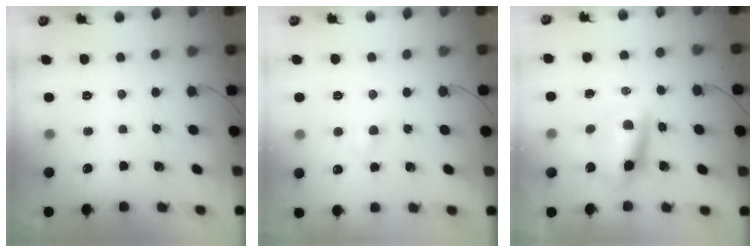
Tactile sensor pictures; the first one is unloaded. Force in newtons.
{"total": 2.9, "press": 2.8, "slide": 1.0}
{"total": 9.1, "press": 8.8, "slide": 2.4}